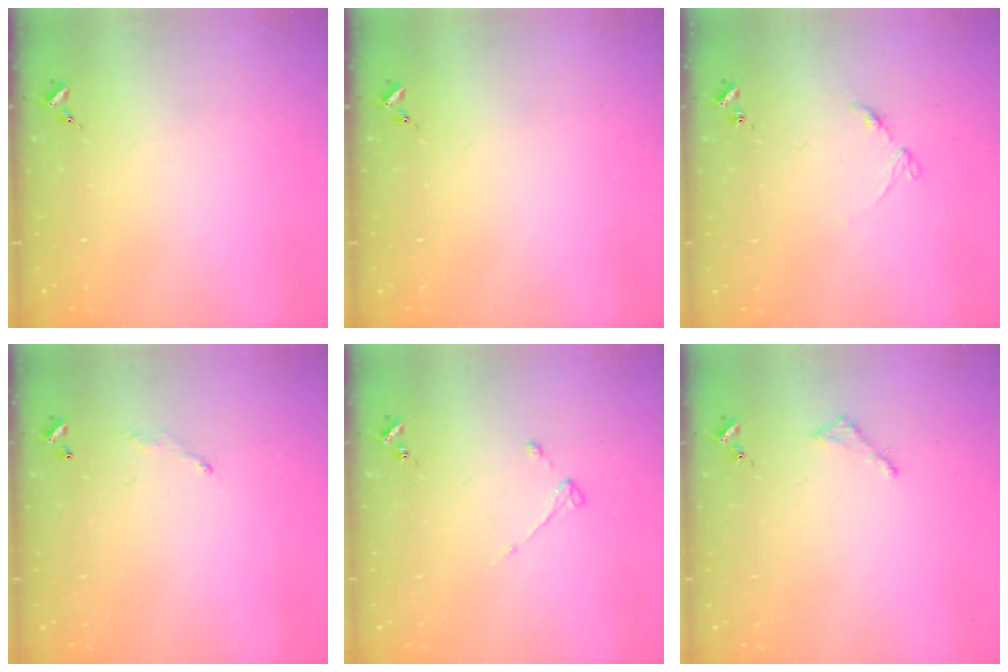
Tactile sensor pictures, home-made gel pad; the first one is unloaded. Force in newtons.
{"total": 0.0}
{"total": 5.9, "press": 5.9, "slide": 0.7}
{"total": 4.0, "press": 4.0, "slide": 0.2}
{"total": 3.0, "press": 3.0, "slide": 0.4}
{"total": 2.8, "press": 2.7, "slide": 0.3}